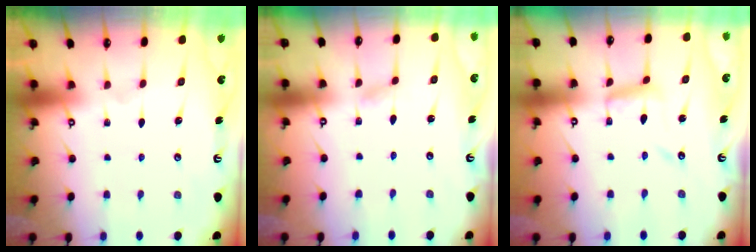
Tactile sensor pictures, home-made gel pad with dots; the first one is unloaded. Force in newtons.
{"total": 2.9, "press": 2.8, "slide": 0.3}
{"total": 8.4, "press": 8.4, "slide": 0.6}